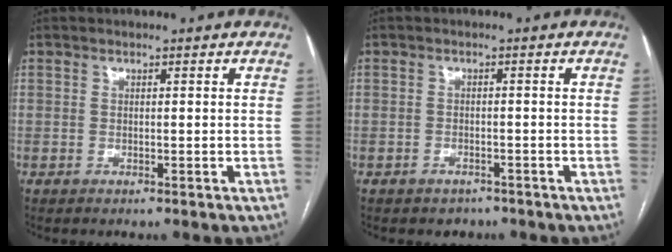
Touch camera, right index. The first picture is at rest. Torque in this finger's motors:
{"motor_torque": [0.36, -0.33, -0.04, -0.01]}